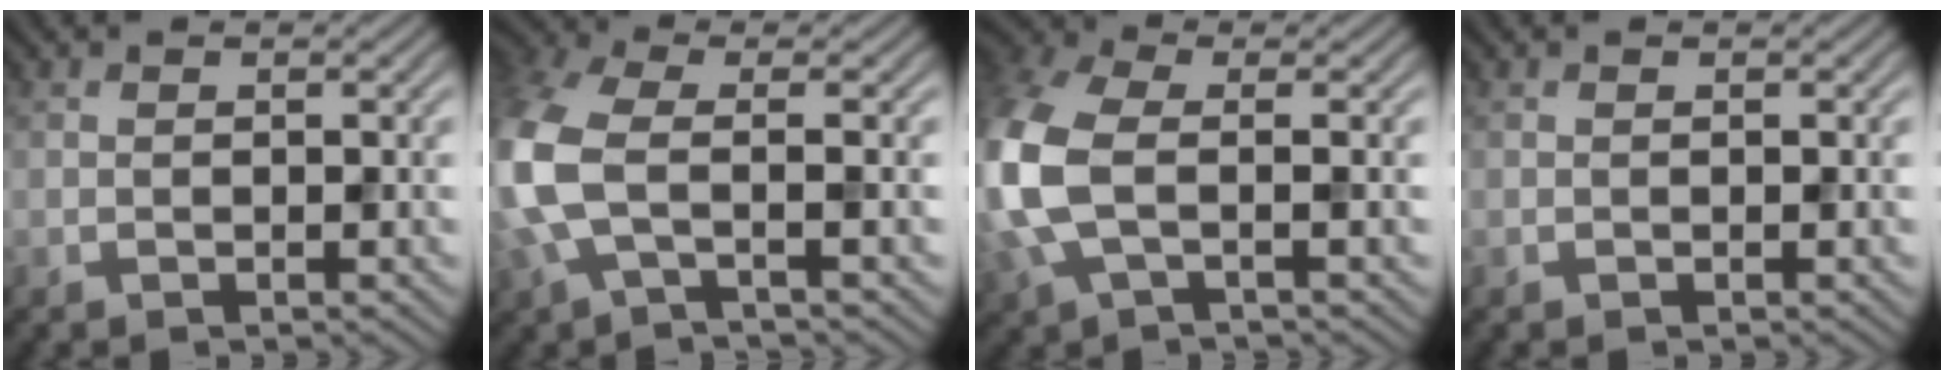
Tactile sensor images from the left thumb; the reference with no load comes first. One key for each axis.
{"total": 8.5, "fx": -0.7, "fy": 4.1, "fz": 7.4, "tx": -0.208, "ty": -0.004, "tz": -0.025}
{"total": 10.2, "fx": -0.1, "fy": 5.9, "fz": 8.4, "tx": -0.259, "ty": -0.003, "tz": -0.006}
{"total": 0.0}